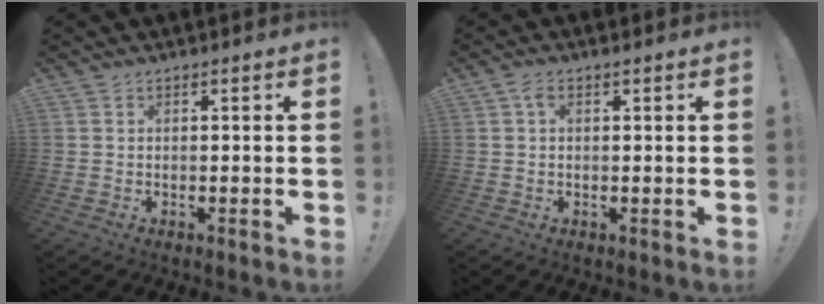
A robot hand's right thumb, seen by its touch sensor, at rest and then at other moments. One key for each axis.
{"total": 2.1, "fx": 0.7, "fy": 1.0, "fz": 1.8, "tx": -0.037, "ty": 0.002, "tz": 0.011}